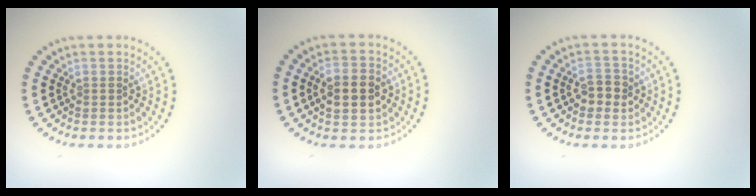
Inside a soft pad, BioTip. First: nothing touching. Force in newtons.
{"total": 4.5, "press": 4.5, "slide": 0.3}
{"total": 2.2, "press": 2.2, "slide": 0.3}